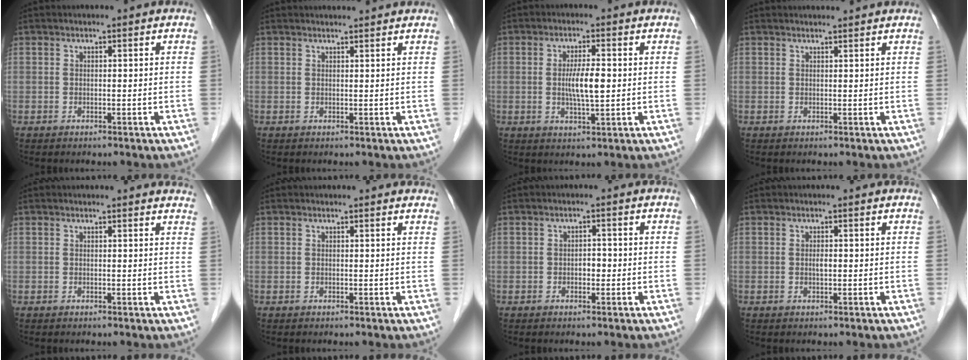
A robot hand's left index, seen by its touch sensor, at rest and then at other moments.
{"total": 4.4, "force": [4.2, -0.1, 1.1], "torque": [-0.014, 0.020, 0.048]}
{"total": 5.0, "force": [0.1, 0.8, 4.9], "torque": [-0.094, -0.001, 0.001]}
{"total": 3.7, "force": [3.6, -0.2, 0.9], "torque": [-0.011, 0.019, 0.043]}
{"total": 5.6, "force": [5.4, 0.6, 1.3], "torque": [-0.007, -0.002, 0.034]}
{"total": 3.0, "force": [2.9, 0.3, 0.8], "torque": [-0.014, 0.007, 0.020]}
{"total": 1.6, "force": [-0.4, 1.0, 1.2], "torque": [-0.015, 0.004, -0.006]}
{"total": 0.9, "force": [0.0, 0.3, 0.8], "torque": [-0.015, 0.000, 0.001]}